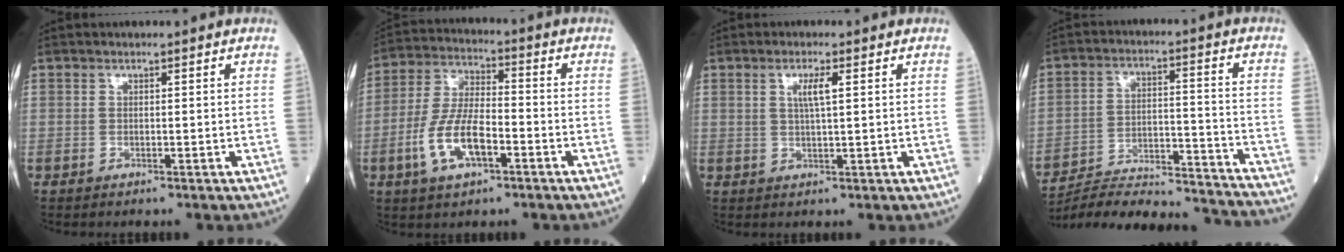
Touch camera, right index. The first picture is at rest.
{"total": 10.3, "force": [-3.7, 3.8, 8.8], "torque": [-0.187, 0.005, -0.071]}
{"total": 3.1, "force": [1.1, 0.2, 2.9], "torque": [-0.057, 0.000, 0.019]}
{"total": 25.0, "force": [-23.8, 1.6, 7.6], "torque": [-0.101, -0.013, -0.338]}